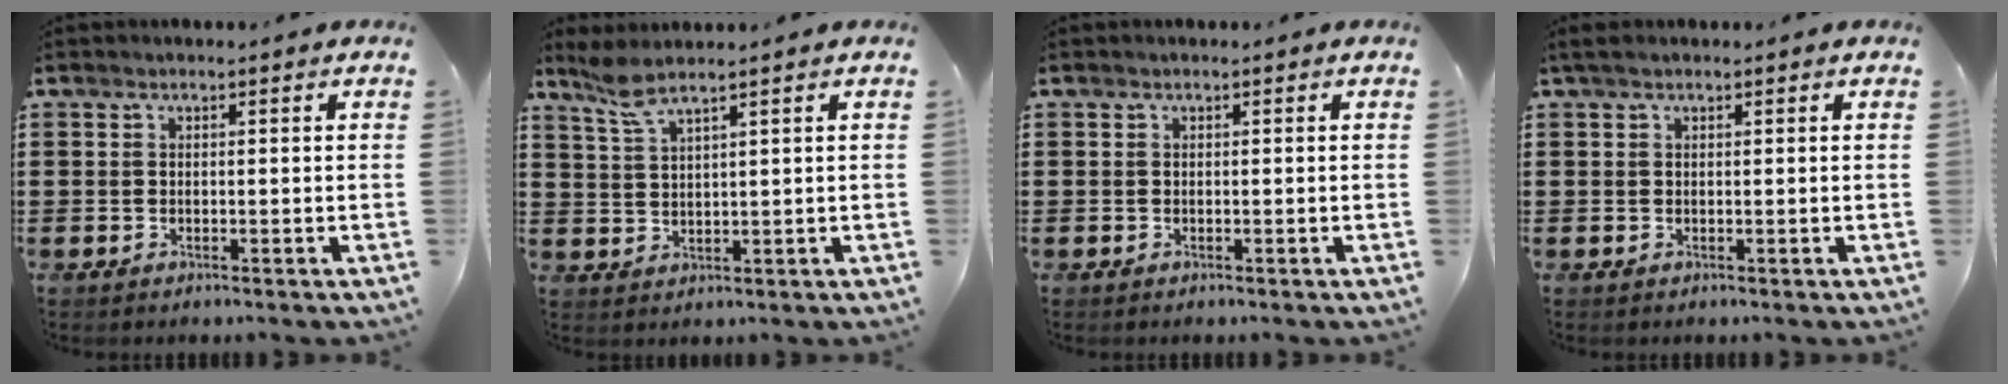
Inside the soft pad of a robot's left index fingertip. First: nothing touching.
{"total": 3.8, "force": [3.0, 0.3, 2.4], "torque": [-0.056, -0.003, 0.055]}
{"total": 0.0}
{"total": 0.9, "force": [0.4, 0.4, 0.8], "torque": [-0.015, 0.003, 0.007]}